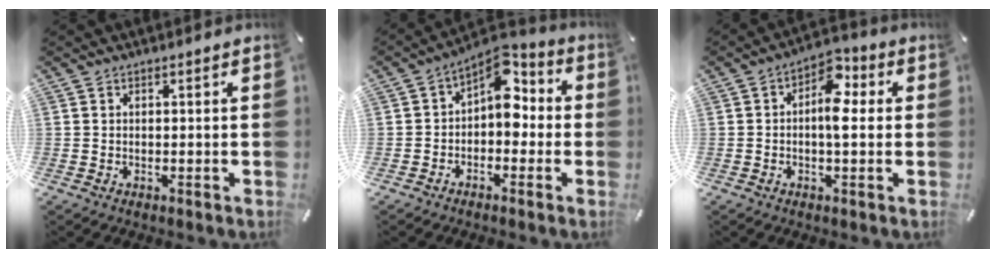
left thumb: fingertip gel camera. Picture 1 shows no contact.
{"total": 8.5, "force": [2.0, 5.7, 6.0], "torque": [-0.087, -0.019, 0.031]}
{"total": 8.3, "force": [1.2, 4.4, 7.0], "torque": [-0.093, -0.005, 0.014]}